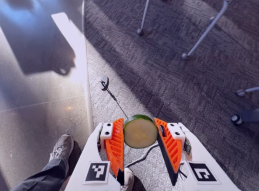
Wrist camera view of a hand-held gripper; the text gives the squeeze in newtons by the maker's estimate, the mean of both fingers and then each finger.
{"total": 7.9, "left": 7.8, "right": 8.0}